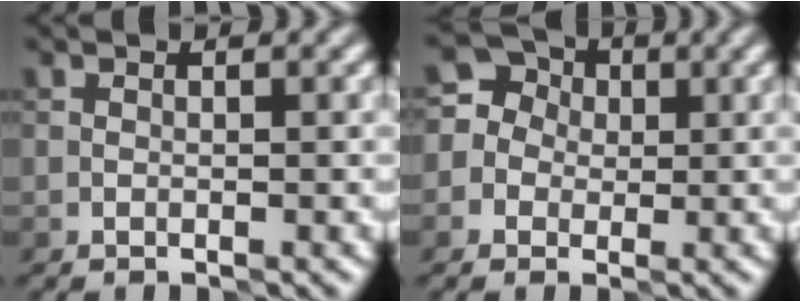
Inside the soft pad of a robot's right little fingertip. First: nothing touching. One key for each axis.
{"total": 5.0, "fx": 0.9, "fy": 4.6, "fz": 1.6, "tx": -0.007, "ty": 0.037, "tz": -0.017}